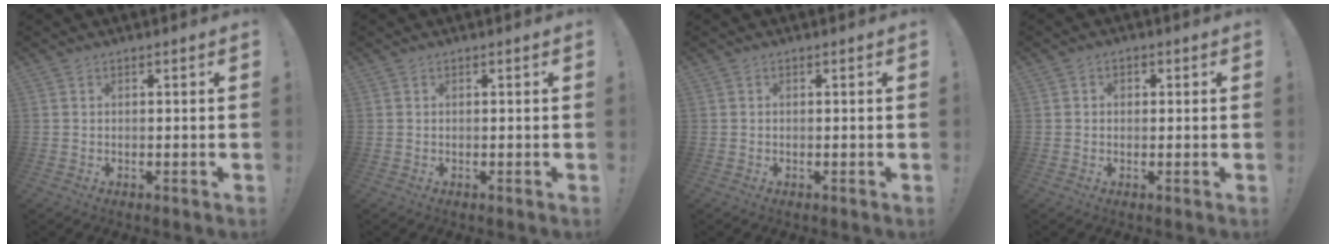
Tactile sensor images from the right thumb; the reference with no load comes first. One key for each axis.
{"total": 0.0}
{"total": 0.0}
{"total": 1.5, "fx": -0.2, "fy": 1.4, "fz": 0.7, "tx": -0.003, "ty": 0.003, "tz": -0.005}